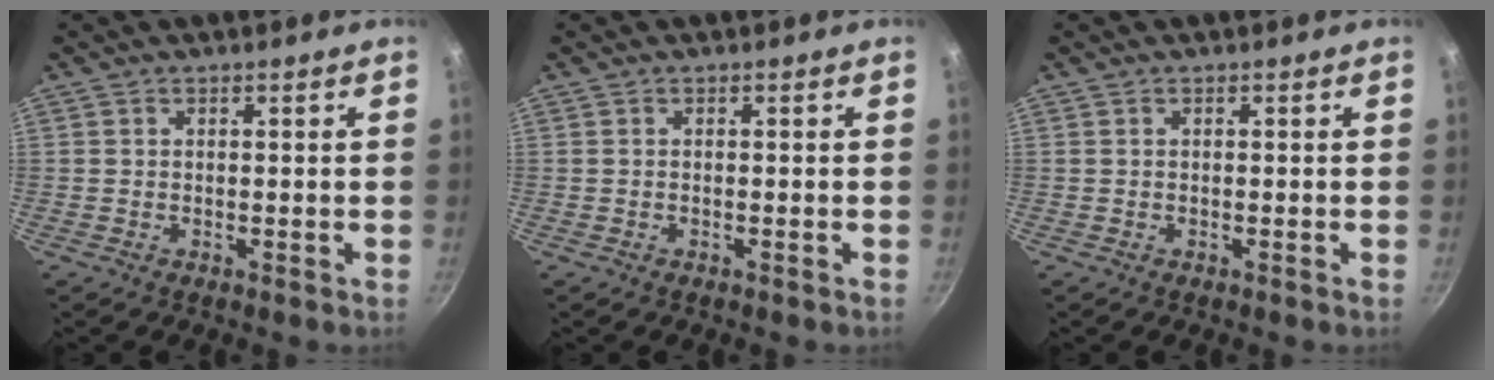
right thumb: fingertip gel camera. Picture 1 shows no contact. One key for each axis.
{"total": 0.0}
{"total": 0.0}